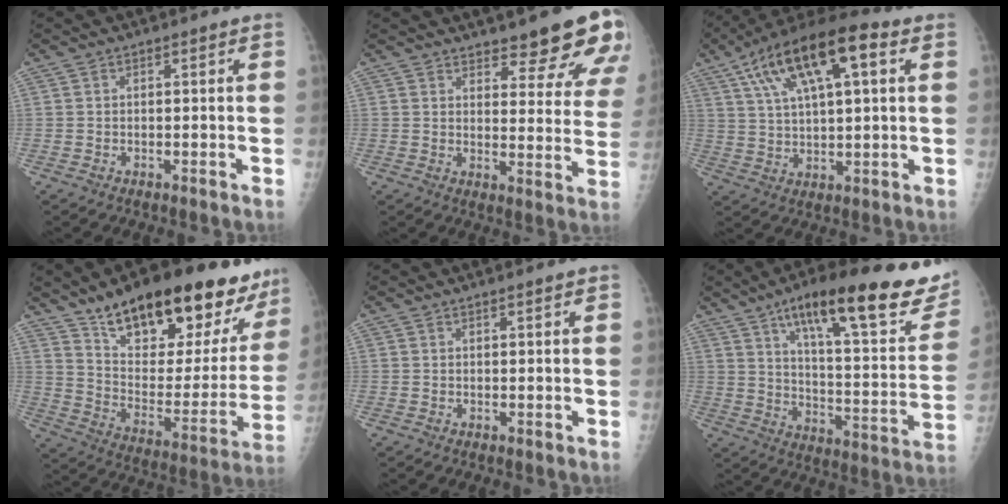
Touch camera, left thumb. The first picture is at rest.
{"total": 13.4, "force": [10.3, 3.6, 7.8], "torque": [-0.058, -0.072, 0.124]}
{"total": 18.4, "force": [7.6, 7.0, 15.2], "torque": [-0.259, 0.012, 0.126]}
{"total": 29.1, "force": [20.3, 9.8, 18.5], "torque": [-0.239, -0.068, 0.308]}
{"total": 0.8, "force": [0.6, 0.1, 0.6], "torque": [-0.007, 0.000, 0.008]}
{"total": 28.4, "force": [17.3, 7.2, 21.3], "torque": [-0.271, -0.049, 0.254]}